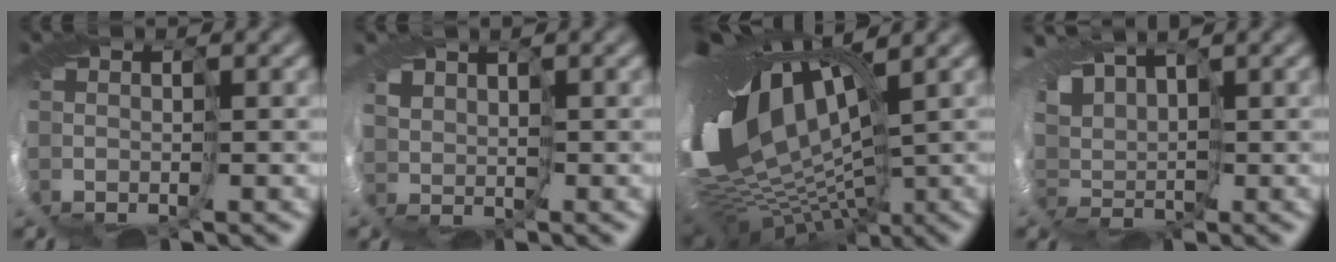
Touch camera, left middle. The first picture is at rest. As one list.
[{"total": 1.4, "force": [1.3, 0.6, -0.2], "torque": [-0.002, -0.002, 0.021]}, {"total": 17.7, "force": [2.2, 9.5, 14.8], "torque": [-0.270, -0.019, 0.050]}, {"total": 5.1, "force": [3.1, 2.4, 3.2], "torque": [-0.071, 0.003, 0.051]}]